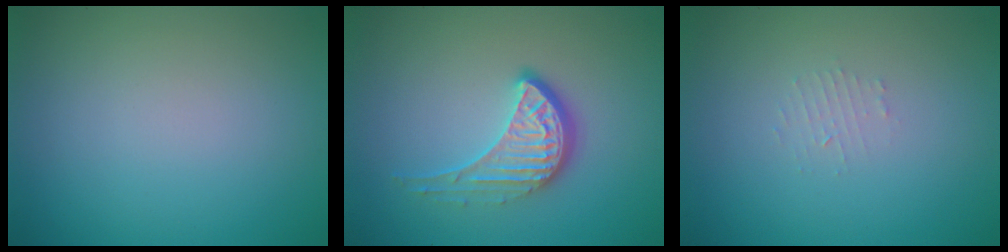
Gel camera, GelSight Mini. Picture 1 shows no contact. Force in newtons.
{"total": 4.1, "press": 3.0, "slide": 2.8}
{"total": 0.9, "press": 0.9, "slide": 0.2}